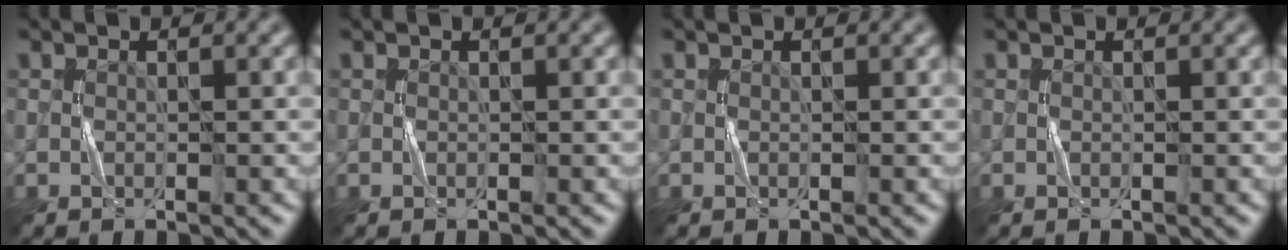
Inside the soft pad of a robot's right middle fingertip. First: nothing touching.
{"total": 0.0}
{"total": 0.0}
{"total": 0.0}